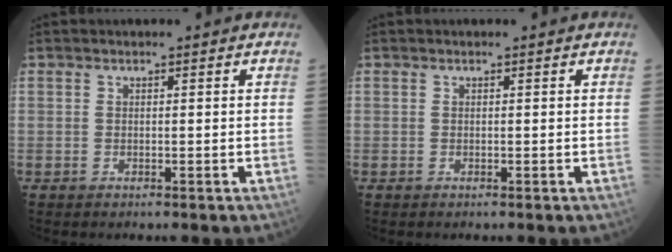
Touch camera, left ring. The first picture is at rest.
{"total": 0.0}